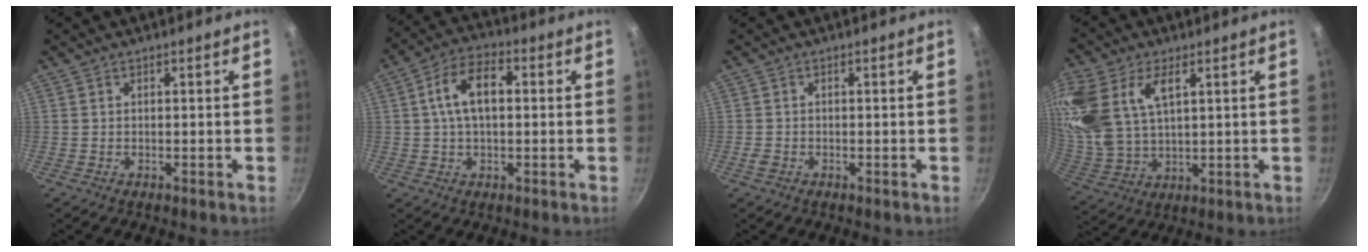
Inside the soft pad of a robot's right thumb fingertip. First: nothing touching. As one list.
[{"total": 9.7, "force": [1.4, 5.3, 8.0], "torque": [-0.145, 0.023, 0.022]}, {"total": 1.3, "force": [-0.6, 0.9, 0.7], "torque": [-0.017, 0.000, -0.011]}, {"total": 19.8, "force": [6.8, 11.5, 14.6], "torque": [-0.353, 0.000, 0.137]}]